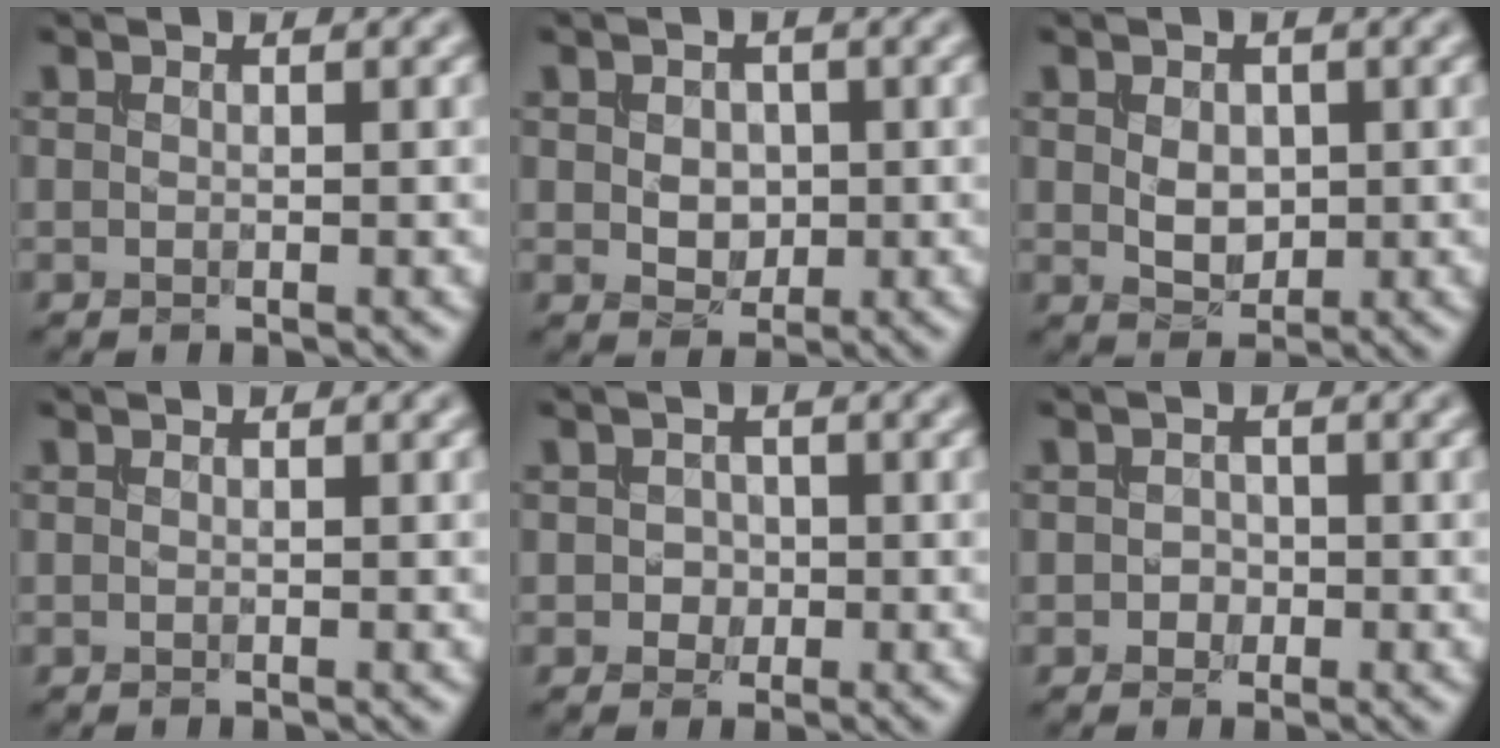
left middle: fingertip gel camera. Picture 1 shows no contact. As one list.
[{"total": 2.3, "force": [0.0, 1.8, 1.5], "torque": [-0.030, -0.002, 0.000]}, {"total": 2.4, "force": [0.2, 1.7, 1.7], "torque": [-0.036, -0.002, 0.005]}, {"total": 0.0}, {"total": 1.3, "force": [-0.2, 1.2, 0.5], "torque": [-0.006, -0.002, -0.004]}, {"total": 1.1, "force": [-0.3, 1.0, 0.3], "torque": [-0.004, -0.001, -0.008]}]